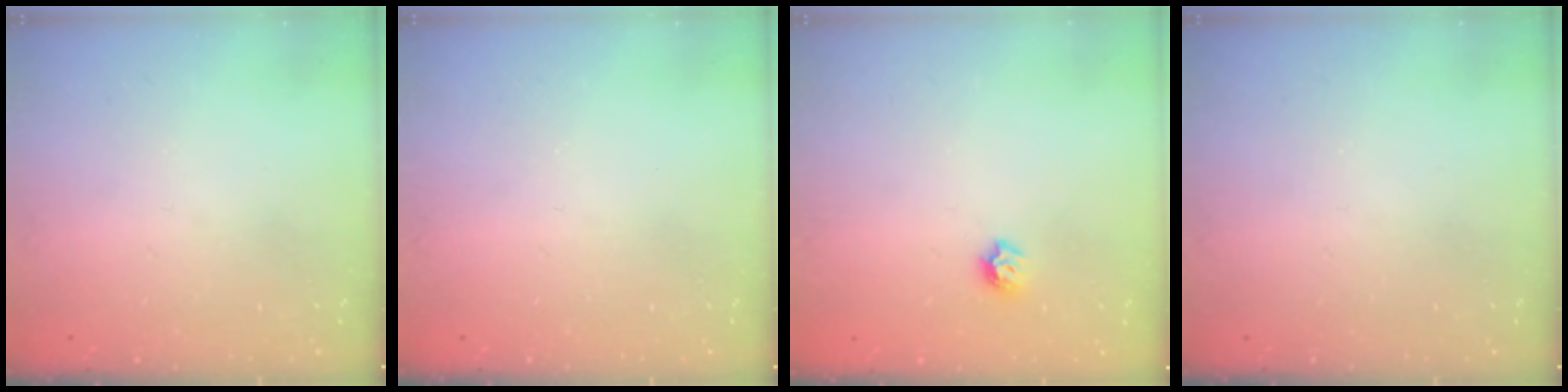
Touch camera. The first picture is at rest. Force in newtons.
{"total": 0.0}
{"total": 5.7, "press": 5.6, "slide": 0.8}
{"total": 0.0}